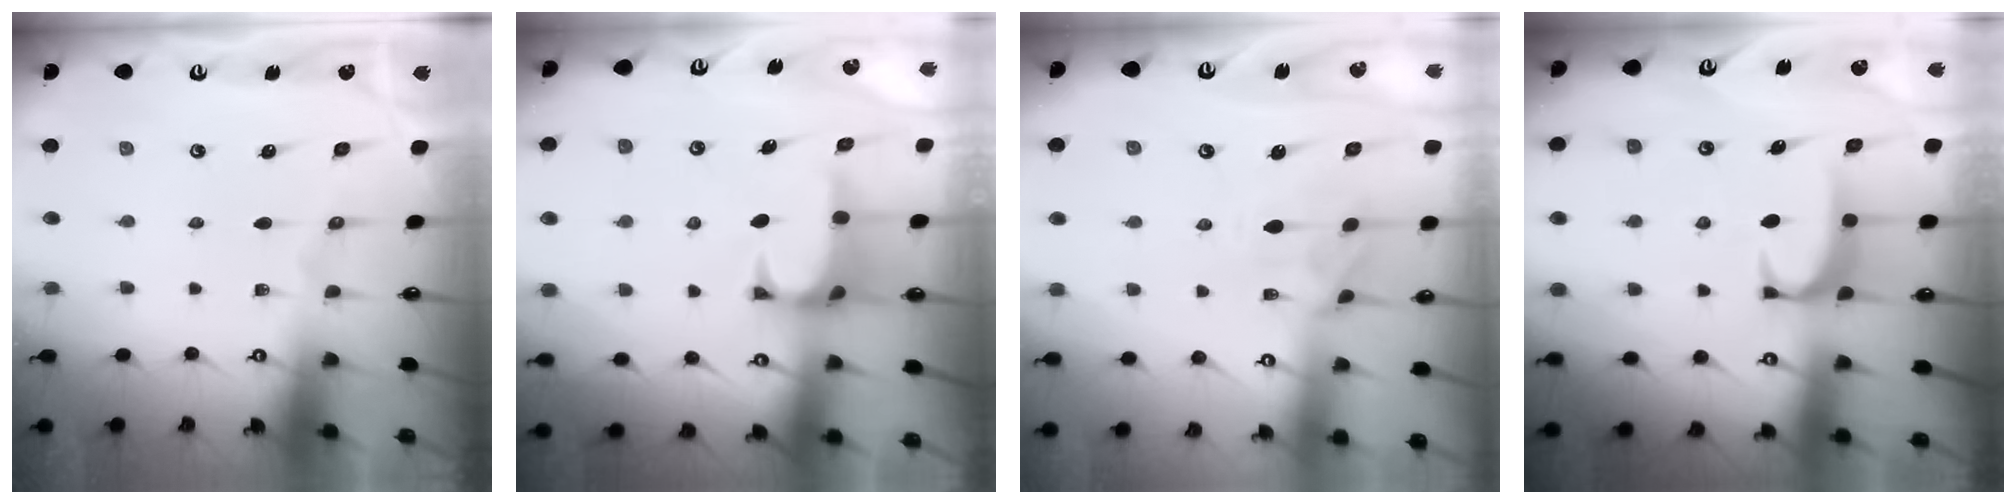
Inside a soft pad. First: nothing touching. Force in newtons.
{"total": 0.9, "press": 0.3, "slide": 0.8}
{"total": 2.5, "press": 2.3, "slide": 1.1}
{"total": 1.7, "press": 1.6, "slide": 0.5}